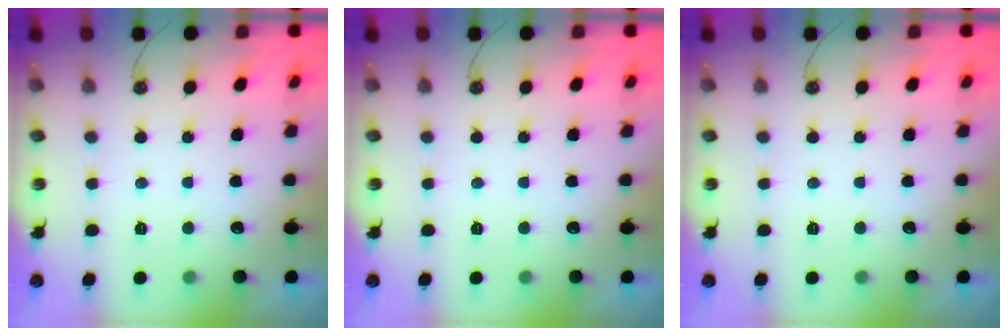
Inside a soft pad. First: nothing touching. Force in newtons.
{"total": 0.0}
{"total": 0.0}